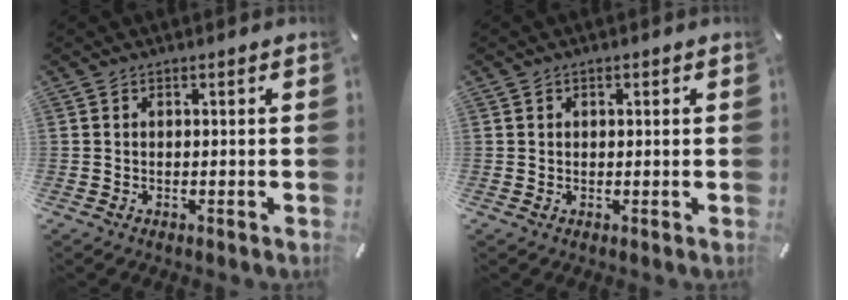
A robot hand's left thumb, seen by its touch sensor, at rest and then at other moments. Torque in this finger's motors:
{"motor_torque": [0.02, -0.27, -0.06, 0.21, -0.09]}